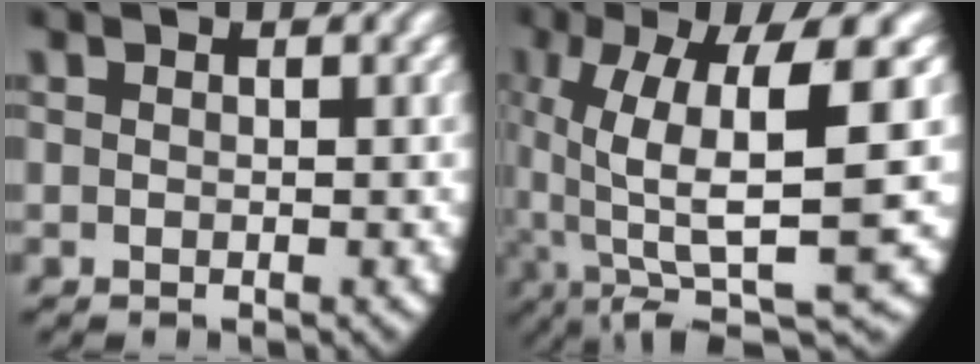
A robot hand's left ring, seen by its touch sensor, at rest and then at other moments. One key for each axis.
{"total": 11.7, "fx": -0.7, "fy": 5.8, "fz": 10.2, "tx": -0.191, "ty": -0.021, "tz": 0.002}